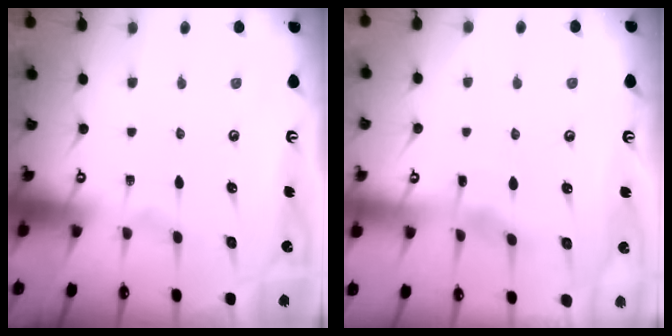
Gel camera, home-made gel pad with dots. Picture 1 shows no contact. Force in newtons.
{"total": 3.0, "press": 3.0, "slide": 0.2}